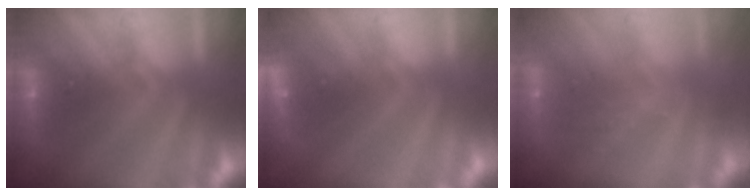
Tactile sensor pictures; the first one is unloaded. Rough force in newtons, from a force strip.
{"total": 2.3}
{"total": 2.5}